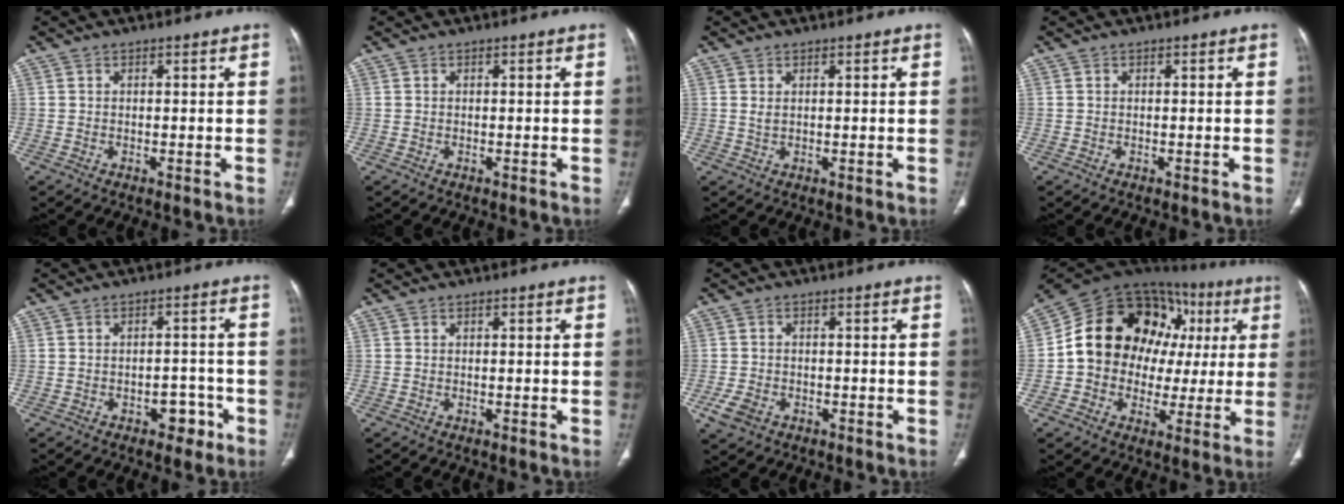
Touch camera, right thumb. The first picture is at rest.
{"total": 0.0}
{"total": 0.0}
{"total": 0.0}
{"total": 4.4, "force": [-2.4, 2.8, 2.4], "torque": [-0.012, 0.025, -0.030]}
{"total": 0.0}
{"total": 4.1, "force": [-1.8, 2.8, 2.3], "torque": [-0.053, 0.002, -0.027]}
{"total": 22.0, "force": [3.5, 17.2, 13.3], "torque": [-0.157, 0.048, 0.056]}